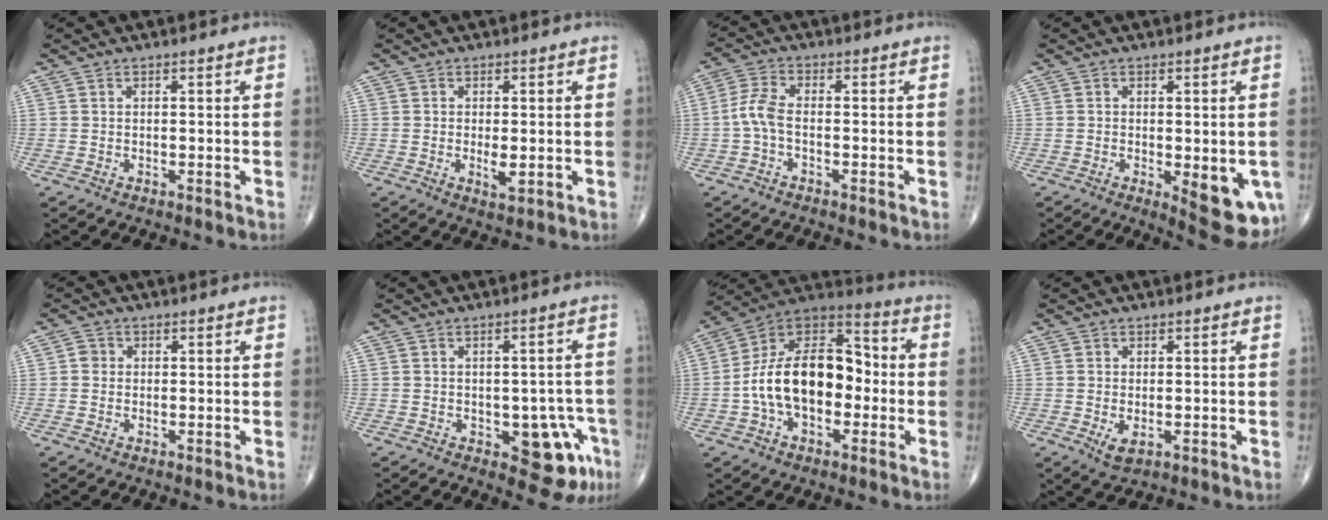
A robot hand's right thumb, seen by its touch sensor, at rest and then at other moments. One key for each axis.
{"total": 2.6, "fx": -0.3, "fy": 1.0, "fz": 2.4, "tx": -0.046, "ty": -0.007, "tz": -0.005}
{"total": 4.4, "fx": -1.2, "fy": 1.8, "fz": 3.8, "tx": -0.092, "ty": 0.013, "tz": -0.032}
{"total": 9.8, "fx": -2.5, "fy": 3.9, "fz": 8.6, "tx": -0.092, "ty": -0.016, "tz": -0.025}
{"total": 1.5, "fx": 0.0, "fy": 1.4, "fz": 0.5, "tx": -0.001, "ty": 0.003, "tz": -0.004}
{"total": 8.8, "fx": -3.3, "fy": 4.5, "fz": 6.7, "tx": -0.048, "ty": 0.015, "tz": -0.033}
{"total": 19.3, "fx": -2.1, "fy": 11.8, "fz": 15.1, "tx": -0.239, "ty": 0.047, "tz": -0.044}
{"total": 2.8, "fx": -0.6, "fy": 1.5, "fz": 2.3, "tx": -0.039, "ty": -0.005, "tz": -0.003}